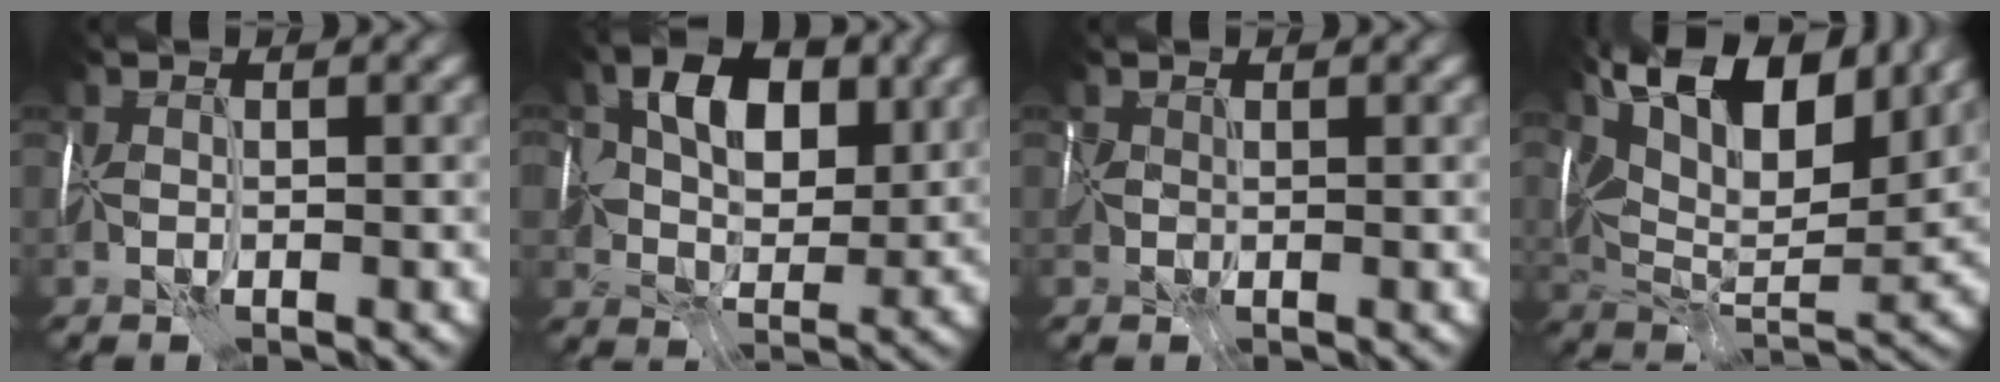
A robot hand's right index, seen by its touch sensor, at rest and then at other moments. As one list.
[{"total": 6.6, "force": [2.0, 4.5, 4.5], "torque": [-0.062, -0.002, 0.033]}, {"total": 1.5, "force": [0.2, 1.1, 1.0], "torque": [-0.035, 0.000, 0.007]}, {"total": 14.6, "force": [8.0, 6.4, 10.4], "torque": [-0.176, 0.024, 0.133]}]